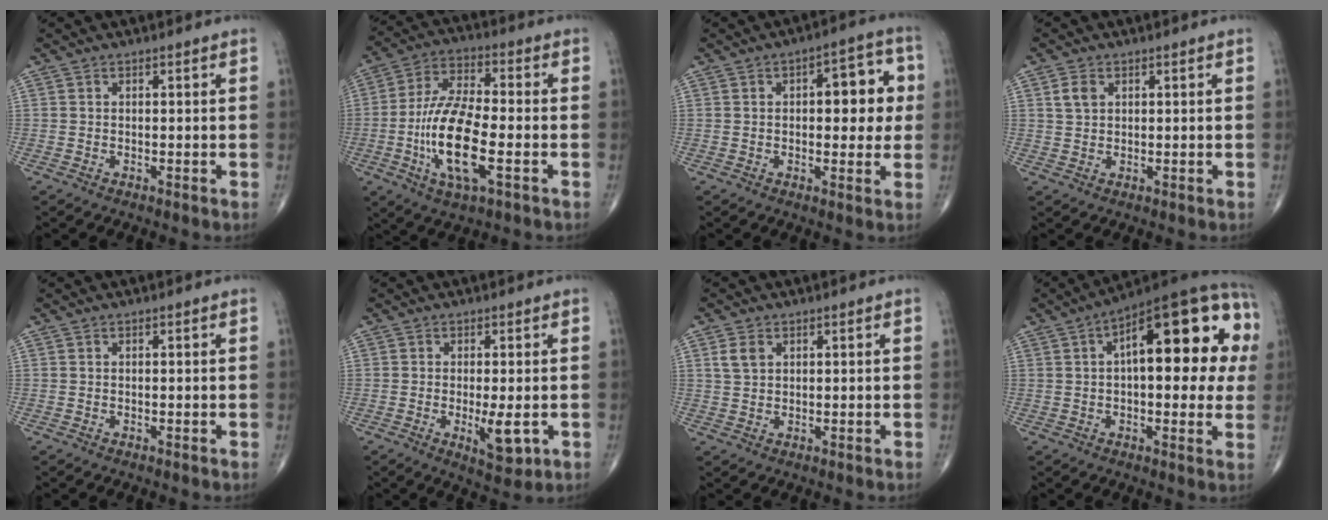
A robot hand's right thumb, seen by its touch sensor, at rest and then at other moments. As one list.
[{"total": 15.5, "force": [-3.9, 5.4, 14.0], "torque": [-0.281, 0.014, -0.073]}, {"total": 10.2, "force": [1.4, 4.8, 8.9], "torque": [-0.076, 0.016, 0.014]}, {"total": 2.8, "force": [1.1, 1.9, 1.7], "torque": [-0.028, 0.001, 0.023]}, {"total": 0.0}, {"total": 5.8, "force": [-1.2, 2.0, 5.3], "torque": [-0.079, -0.014, -0.012]}, {"total": 3.0, "force": [1.3, 2.0, 1.8], "torque": [-0.033, 0.001, 0.029]}, {"total": 24.0, "force": [4.8, 9.6, 21.5], "torque": [-0.277, 0.034, 0.056]}]